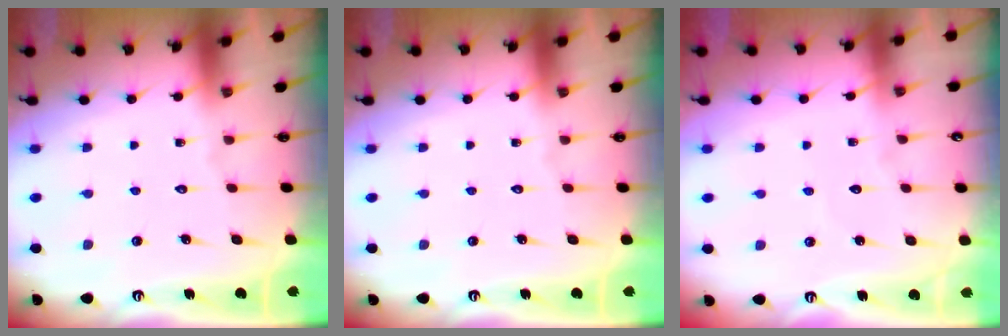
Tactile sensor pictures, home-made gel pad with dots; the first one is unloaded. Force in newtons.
{"total": 0.0}
{"total": 2.9, "press": 2.9, "slide": 0.2}